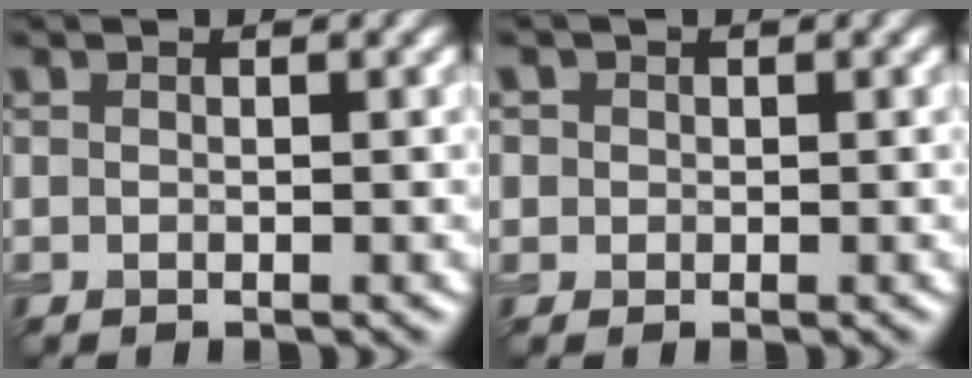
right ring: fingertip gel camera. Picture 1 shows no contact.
{"total": 2.1, "force": [0.8, 1.8, 0.7], "torque": [-0.008, 0.009, 0.004]}